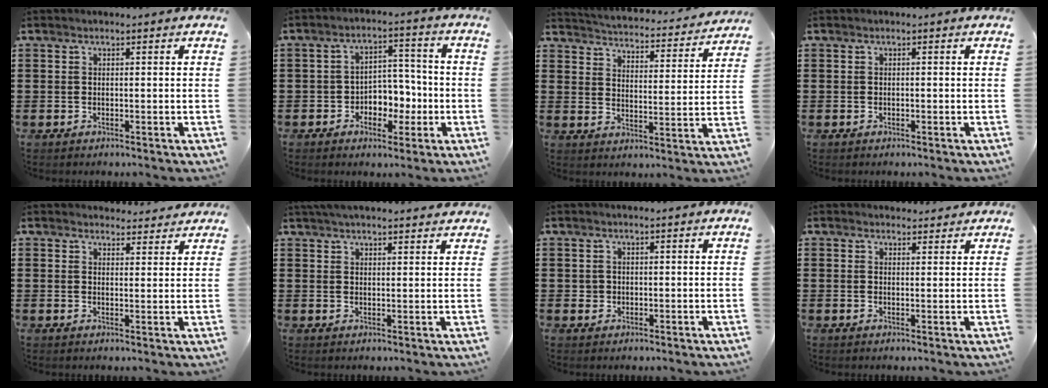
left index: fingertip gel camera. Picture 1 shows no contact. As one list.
[{"total": 4.9, "force": [-1.7, 4.0, 2.4], "torque": [-0.046, 0.008, -0.037]}, {"total": 3.7, "force": [3.7, -0.1, 0.1], "torque": [-0.026, -0.036, 0.057]}, {"total": 0.0}, {"total": 3.1, "force": [2.9, 0.8, 0.2], "torque": [-0.006, -0.012, 0.054]}, {"total": 3.2, "force": [3.1, 0.1, 0.8], "torque": [-0.023, -0.003, 0.060]}, {"total": 1.0, "force": [0.2, 1.0, 0.1], "torque": [-0.005, 0.005, 0.004]}, {"total": 1.7, "force": [1.7, 0.5, 0.1], "torque": [0.003, 0.000, 0.031]}]